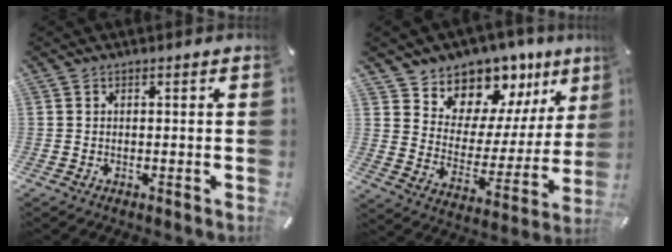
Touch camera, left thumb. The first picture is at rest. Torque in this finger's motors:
{"motor_torque": [0.53, 0.38, 1.39, -1.38, 0.12]}